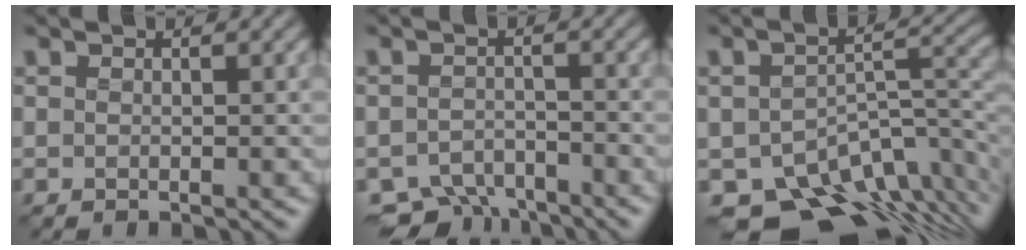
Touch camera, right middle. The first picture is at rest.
{"total": 4.8, "force": [-4.3, 1.8, 1.1], "torque": [-0.016, -0.013, -0.075]}
{"total": 10.5, "force": [-7.1, 5.2, 5.7], "torque": [-0.087, -0.025, -0.097]}